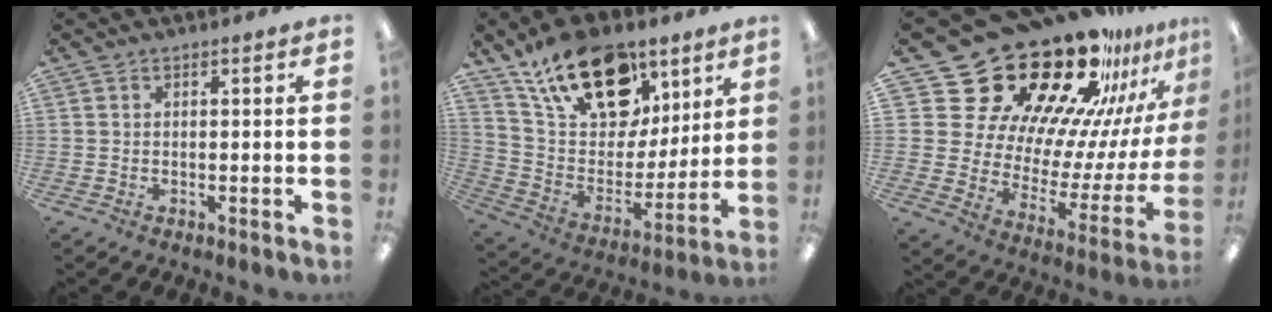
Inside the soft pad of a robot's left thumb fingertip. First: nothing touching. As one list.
[{"total": 22.2, "force": [14.0, 12.4, 11.9], "torque": [-0.199, -0.069, 0.252]}, {"total": 31.0, "force": [24.5, 14.0, 12.7], "torque": [-0.164, -0.215, 0.457]}]